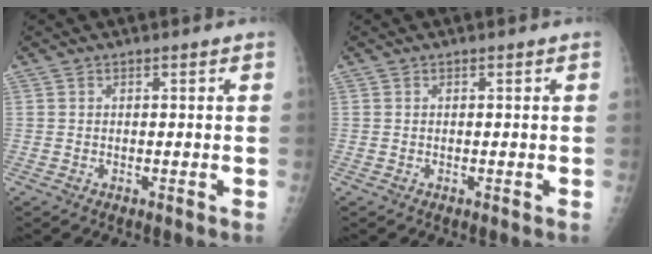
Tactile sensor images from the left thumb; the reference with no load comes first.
{"total": 0.0}